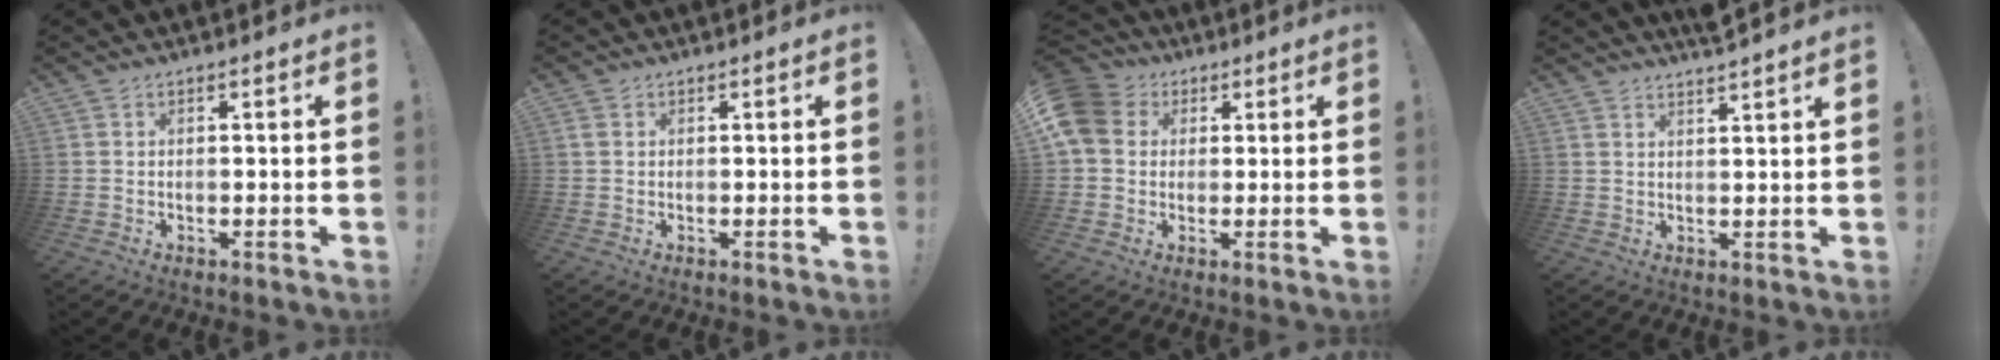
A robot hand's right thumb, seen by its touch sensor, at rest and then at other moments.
{"total": 1.4, "force": [0.5, 1.1, 0.8], "torque": [-0.012, 0.002, 0.010]}
{"total": 11.6, "force": [2.5, 9.9, 5.6], "torque": [-0.091, 0.000, 0.053]}
{"total": 3.4, "force": [3.1, -0.8, 1.2], "torque": [-0.017, -0.022, 0.053]}